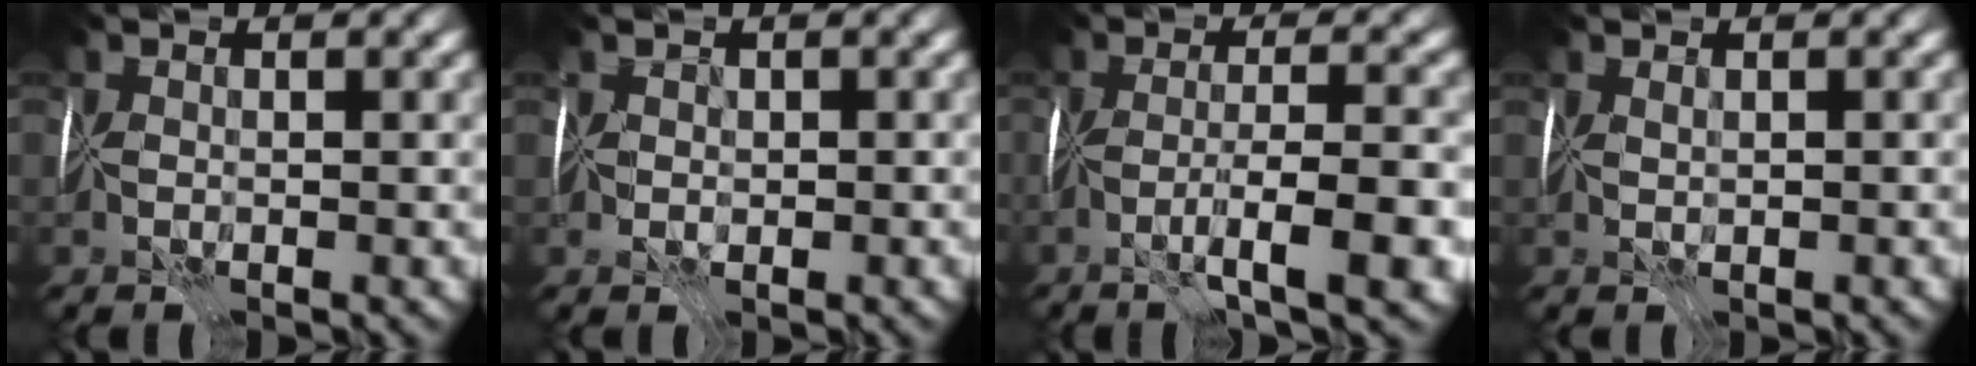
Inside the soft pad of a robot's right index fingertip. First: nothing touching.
{"total": 0.7, "force": [0.3, 0.6, 0.0], "torque": [0.009, 0.001, 0.002]}
{"total": 4.8, "force": [-2.4, -0.4, 4.1], "torque": [-0.059, -0.002, -0.045]}
{"total": 0.8, "force": [0.3, -0.7, -0.2], "torque": [0.007, -0.001, 0.006]}